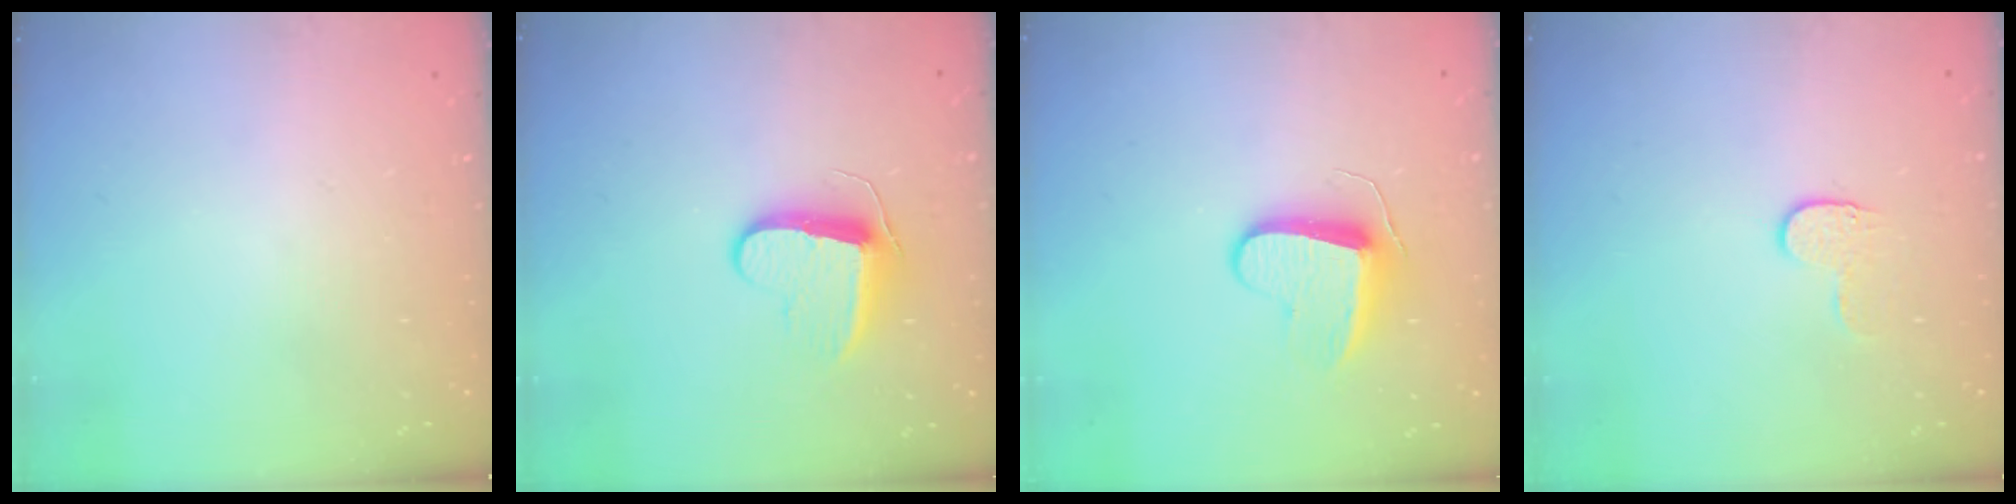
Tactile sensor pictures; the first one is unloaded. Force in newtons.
{"total": 9.9, "press": 9.9, "slide": 0.2}
{"total": 8.9, "press": 8.9, "slide": 0.1}
{"total": 5.8, "press": 5.8, "slide": 0.5}